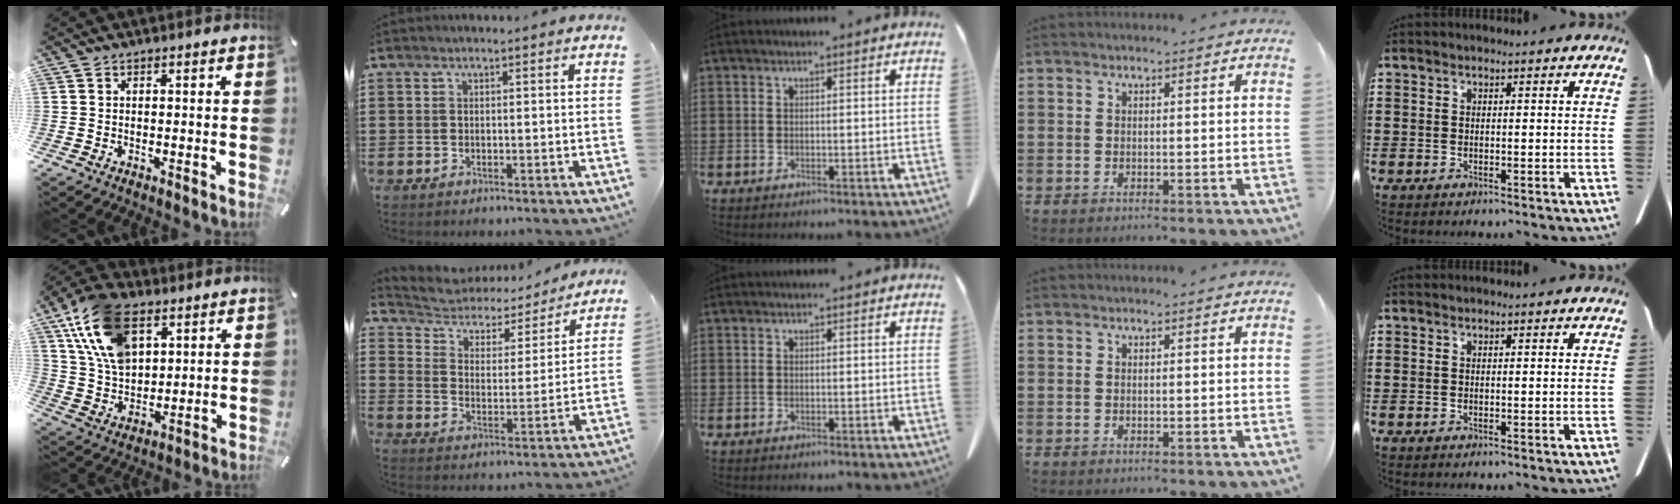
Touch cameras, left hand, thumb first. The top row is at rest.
{"thumb": {"total": 16.3, "force": [7.9, 10.0, 10.2], "torque": [-0.245, -0.022, 0.144]}, "index": {"total": 4.2, "force": [3.9, 1.6, 0.5], "torque": [-0.038, -0.028, 0.061]}}